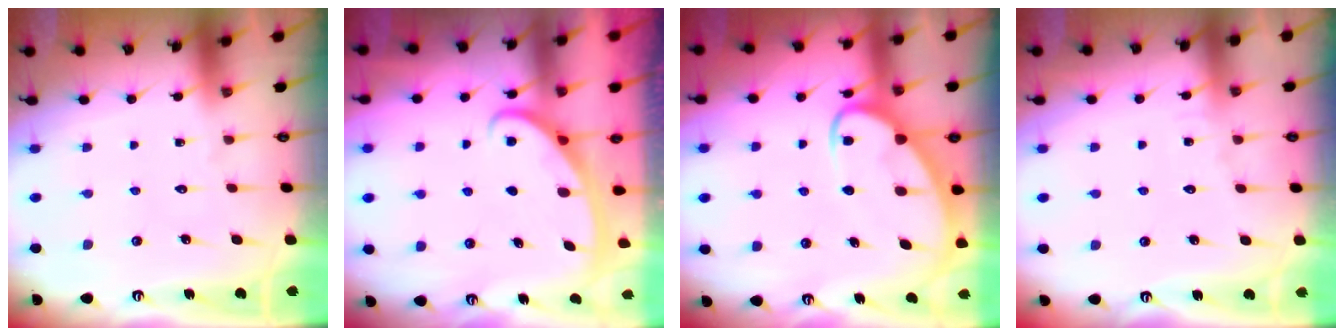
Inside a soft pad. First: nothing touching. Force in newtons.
{"total": 2.9, "press": 2.8, "slide": 0.4}
{"total": 5.9, "press": 5.9, "slide": 0.7}
{"total": 3.6, "press": 3.6, "slide": 0.4}